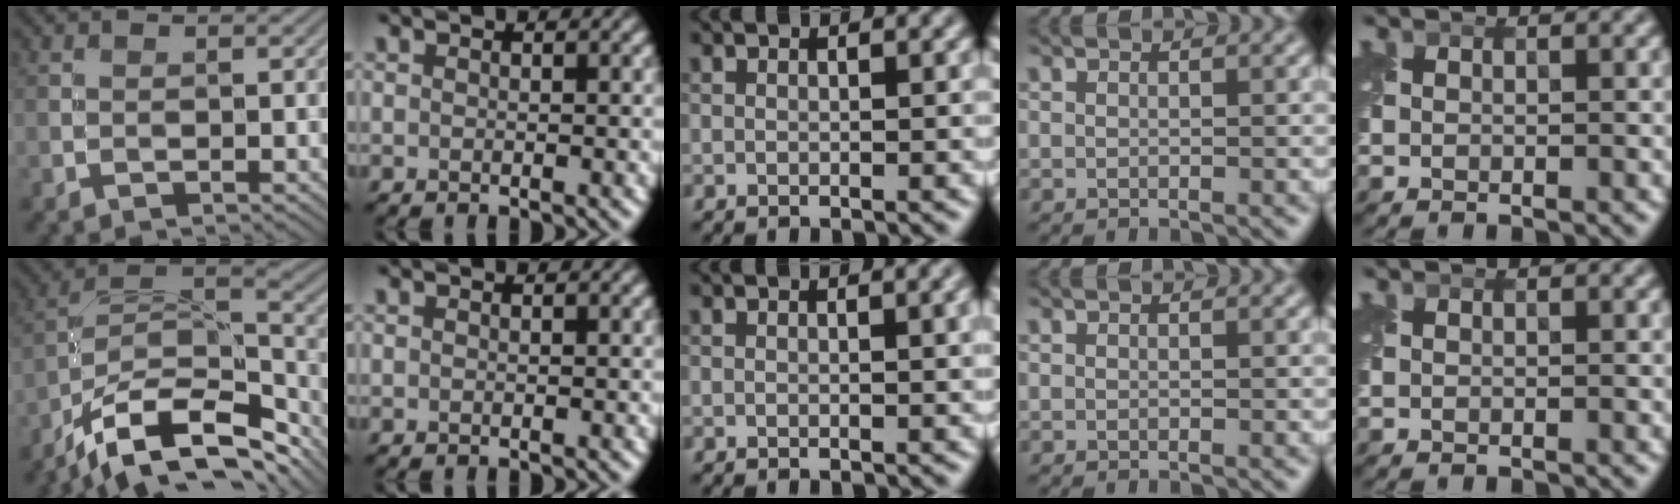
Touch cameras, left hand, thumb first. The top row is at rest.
{"thumb": {"total": 15.1, "force": [-10.6, 5.6, 9.2], "torque": [-0.191, -0.006, -0.175]}, "middle": {"total": 1.6, "force": [0.4, 0.4, 1.5], "torque": [-0.018, 0.004, 0.003]}}